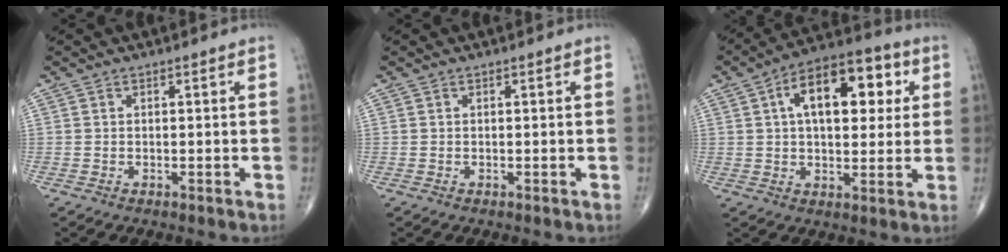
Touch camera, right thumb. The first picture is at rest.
{"total": 0.0}
{"total": 16.8, "force": [4.7, 8.8, 13.5], "torque": [-0.170, 0.016, 0.065]}